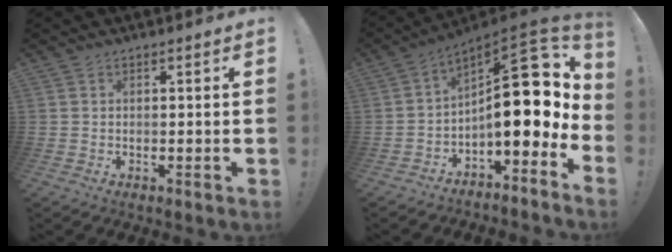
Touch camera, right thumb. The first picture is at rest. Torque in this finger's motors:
{"motor_torque": [2.48, 2.53, 1.42, -1.35, 0.43]}